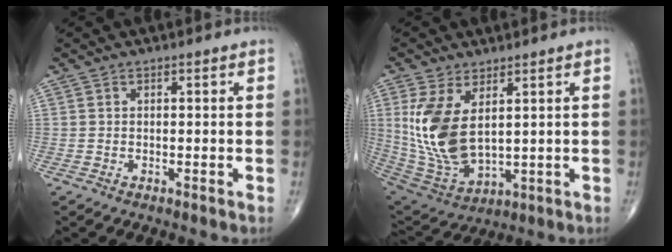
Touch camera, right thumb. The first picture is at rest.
{"total": 14.2, "force": [3.3, 7.4, 11.7], "torque": [-0.240, -0.022, 0.087]}